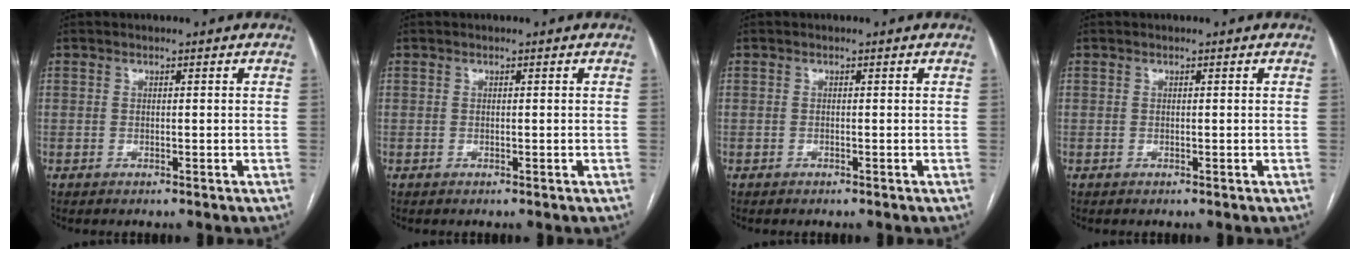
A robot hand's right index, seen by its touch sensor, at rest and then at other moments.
{"total": 0.0}
{"total": 0.0}
{"total": 0.0}